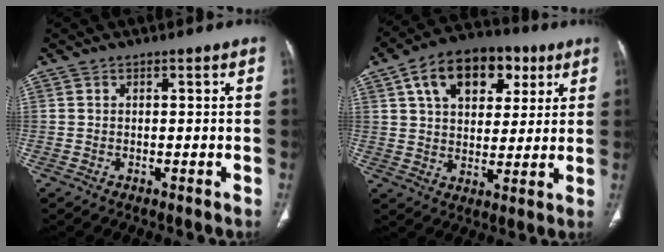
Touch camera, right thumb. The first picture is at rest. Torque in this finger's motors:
{"motor_torque": [-0.83, 1.88, 0.04, 0.05, 0.25]}